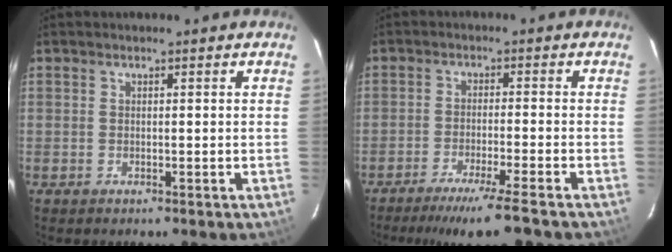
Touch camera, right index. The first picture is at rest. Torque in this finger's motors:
{"motor_torque": [1.03, -0.95, 0.29, 0.05]}